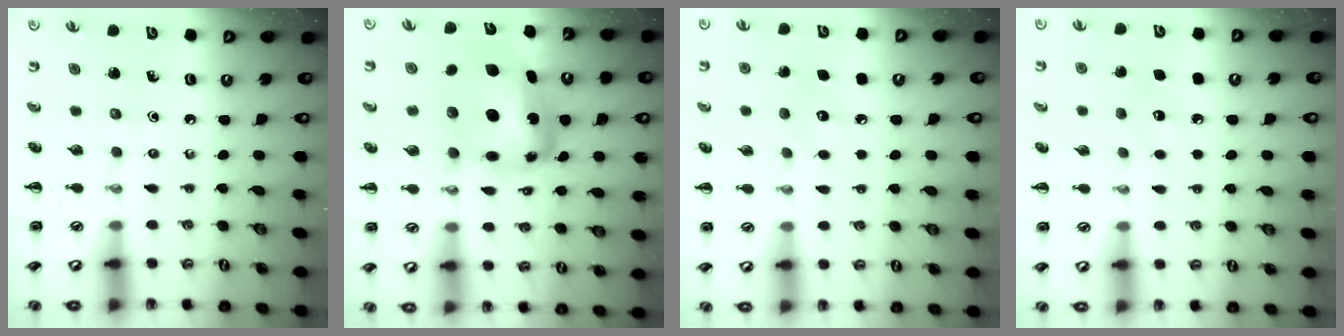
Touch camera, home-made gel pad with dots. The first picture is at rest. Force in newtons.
{"total": 9.9, "press": 9.5, "slide": 2.7}
{"total": 6.2, "press": 6.0, "slide": 1.6}
{"total": 6.0, "press": 5.9, "slide": 1.1}